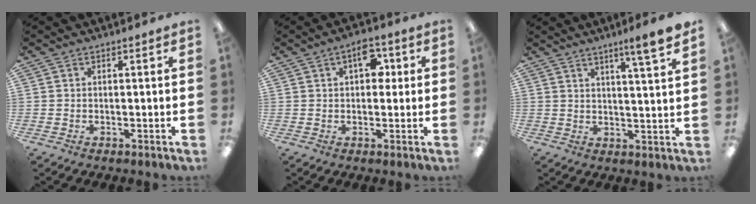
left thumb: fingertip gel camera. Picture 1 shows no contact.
{"total": 6.8, "force": [2.4, 3.7, 5.1], "torque": [-0.063, -0.002, 0.035]}
{"total": 6.4, "force": [4.9, -0.3, 4.2], "torque": [-0.062, -0.031, 0.075]}